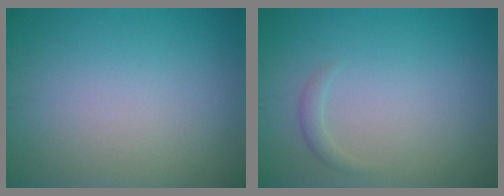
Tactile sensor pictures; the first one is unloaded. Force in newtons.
{"total": 0.9, "press": 0.9, "slide": 0.1}